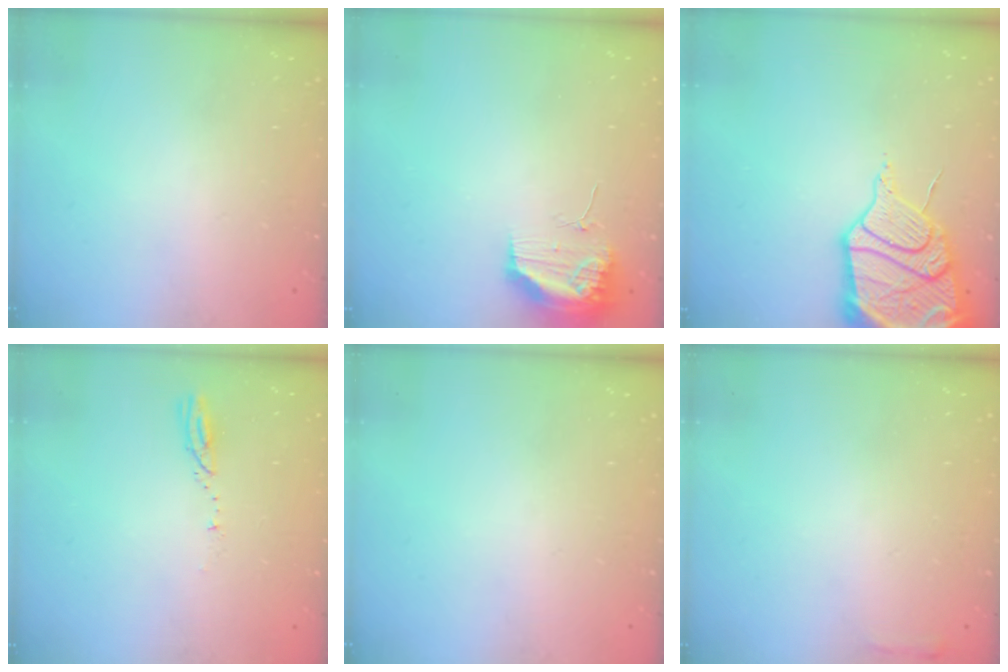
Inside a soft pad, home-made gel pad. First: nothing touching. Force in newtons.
{"total": 11.2, "press": 11.1, "slide": 1.6}
{"total": 21.7, "press": 21.6, "slide": 2.4}
{"total": 3.1, "press": 3.1, "slide": 0.3}
{"total": 0.0}
{"total": 2.1, "press": 2.0, "slide": 0.5}